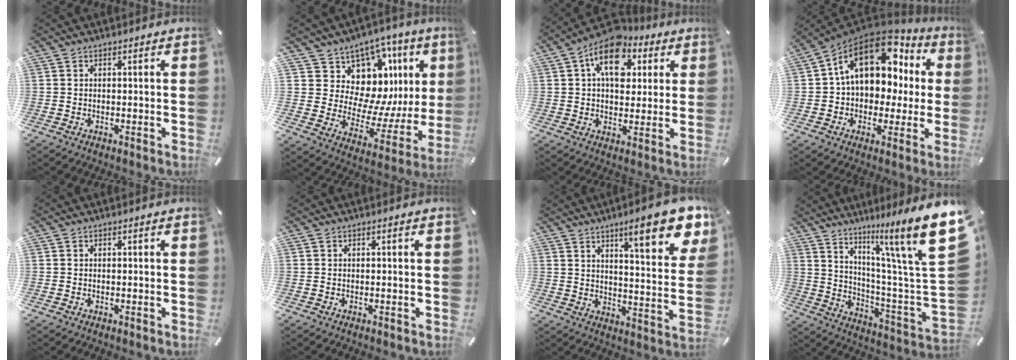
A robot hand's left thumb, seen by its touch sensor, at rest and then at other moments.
{"total": 12.6, "force": [6.6, 9.9, 4.2], "torque": [-0.044, -0.107, 0.128]}
{"total": 13.5, "force": [4.7, 9.2, 8.7], "torque": [-0.133, -0.007, 0.084]}
{"total": 17.6, "force": [5.5, 12.4, 11.2], "torque": [-0.170, -0.025, 0.096]}
{"total": 0.0}
{"total": 0.0}
{"total": 15.7, "force": [9.9, 4.1, 11.4], "torque": [-0.158, -0.057, 0.154]}
{"total": 21.9, "force": [12.5, 3.3, 17.6], "torque": [-0.257, -0.096, 0.191]}